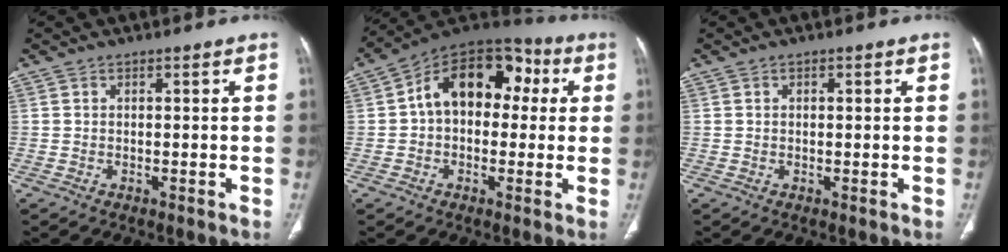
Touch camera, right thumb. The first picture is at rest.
{"total": 16.3, "force": [2.5, 10.9, 11.8], "torque": [-0.135, 0.047, 0.026]}
{"total": 0.8, "force": [0.3, 0.4, 0.7], "torque": [-0.016, 0.004, 0.006]}